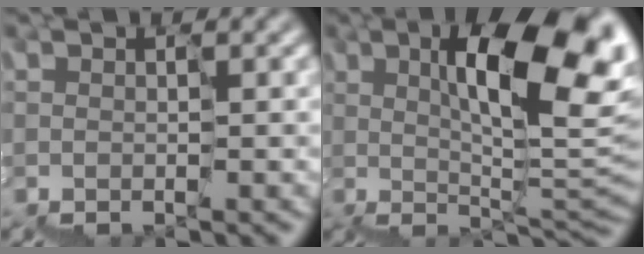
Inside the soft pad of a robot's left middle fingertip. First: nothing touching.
{"total": 10.7, "force": [2.9, 4.1, 9.5], "torque": [-0.137, 0.001, 0.052]}